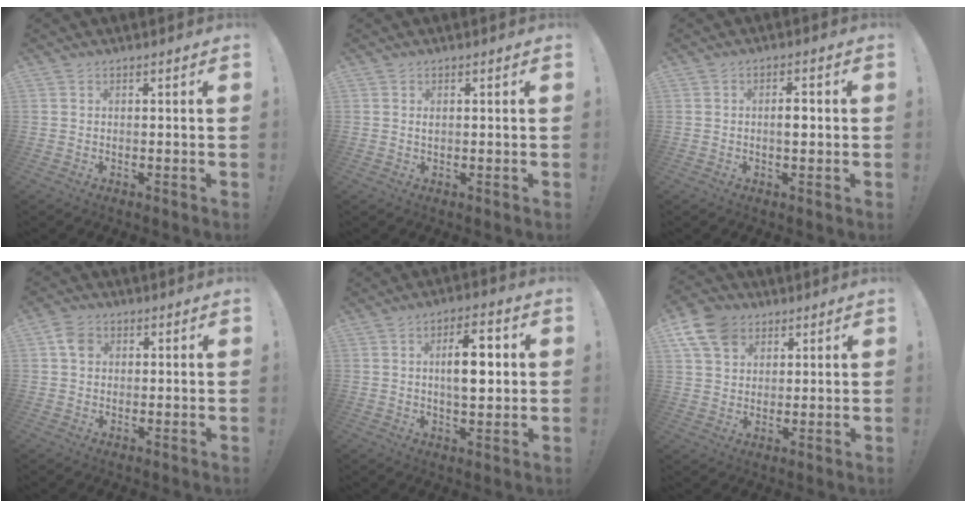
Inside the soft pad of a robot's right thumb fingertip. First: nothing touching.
{"total": 0.6, "force": [0.3, 0.1, 0.6], "torque": [-0.005, -0.003, 0.003]}
{"total": 3.3, "force": [-0.2, 1.4, 3.0], "torque": [-0.042, 0.004, -0.010]}
{"total": 5.0, "force": [1.3, 3.5, 3.3], "torque": [-0.058, 0.008, 0.028]}
{"total": 9.7, "force": [1.5, 4.2, 8.6], "torque": [-0.121, 0.001, 0.020]}
{"total": 11.1, "force": [5.7, 8.1, 4.9], "torque": [-0.088, -0.021, 0.117]}